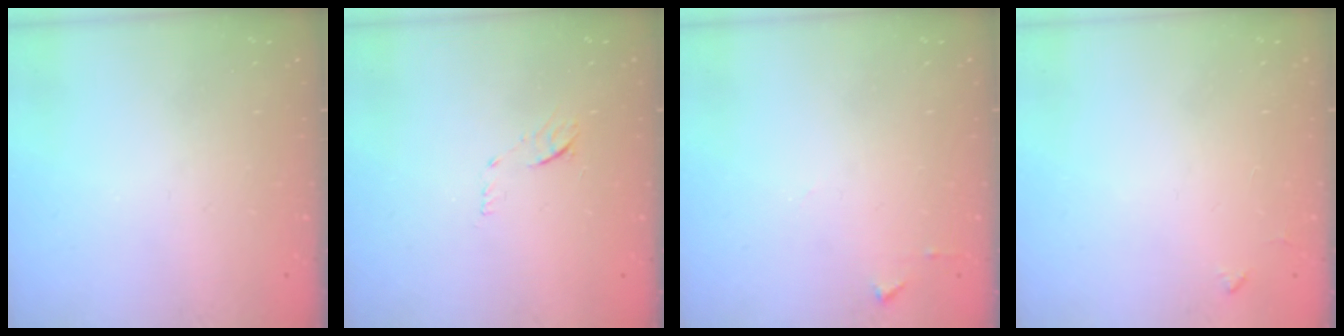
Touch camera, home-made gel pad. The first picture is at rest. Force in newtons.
{"total": 6.2, "press": 6.1, "slide": 0.7}
{"total": 5.1, "press": 5.1, "slide": 0.6}
{"total": 3.5, "press": 3.5, "slide": 0.5}